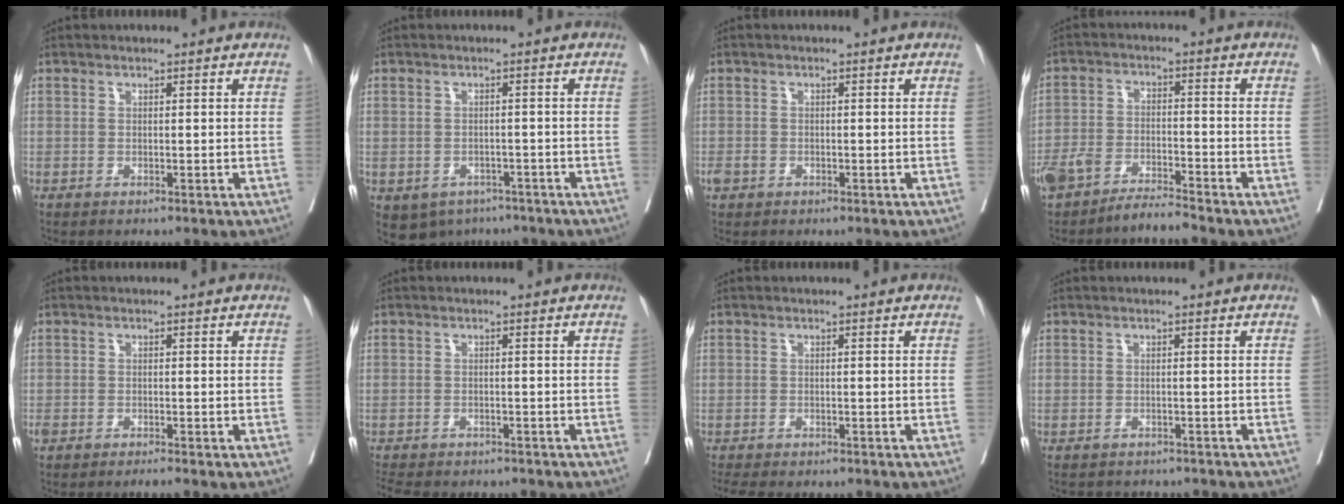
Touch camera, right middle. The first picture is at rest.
{"total": 8.4, "force": [-5.0, 6.4, 2.3], "torque": [-0.060, -0.003, -0.061]}
{"total": 1.5, "force": [-0.7, 1.2, 0.7], "torque": [-0.015, 0.003, -0.011]}
{"total": 5.7, "force": [-5.2, 0.7, 2.2], "torque": [-0.045, 0.003, -0.095]}
{"total": 1.9, "force": [-1.6, 0.2, 1.0], "torque": [-0.023, -0.002, -0.030]}
{"total": 10.8, "force": [-9.5, 3.4, 3.8], "torque": [-0.083, -0.009, -0.123]}
{"total": 7.9, "force": [-6.9, 2.2, 3.2], "torque": [-0.048, -0.006, -0.095]}
{"total": 7.5, "force": [-7.0, 2.1, 1.4], "torque": [-0.021, -0.001, -0.079]}